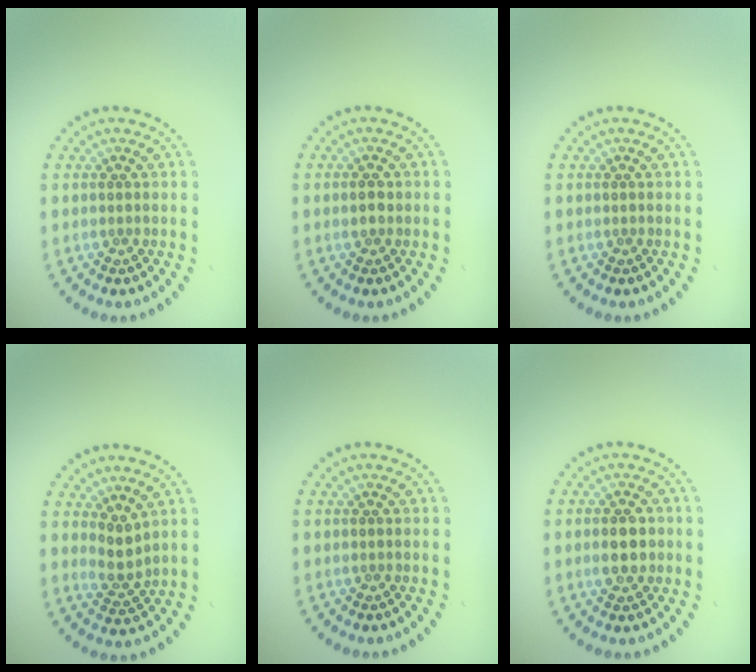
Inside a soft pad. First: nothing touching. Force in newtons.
{"total": 1.0, "press": 1.0, "slide": 0.2}
{"total": 0.0}
{"total": 2.0, "press": 1.5, "slide": 1.4}
{"total": 0.0}
{"total": 2.9, "press": 2.9, "slide": 0.1}